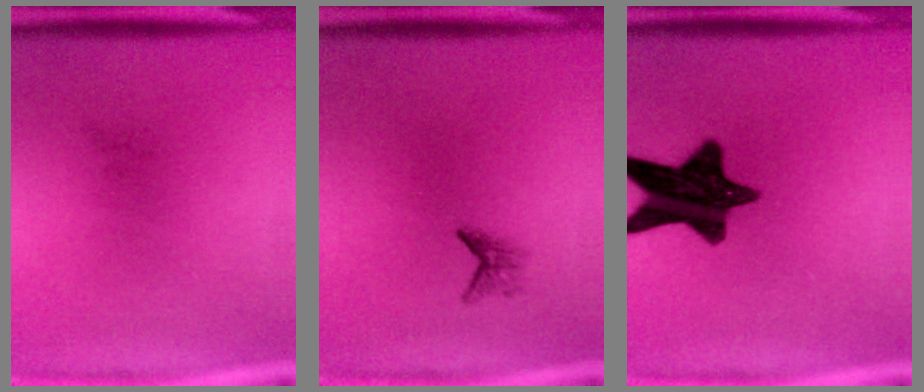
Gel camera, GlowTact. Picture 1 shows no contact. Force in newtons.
{"total": 1.2}
{"total": 13.7}